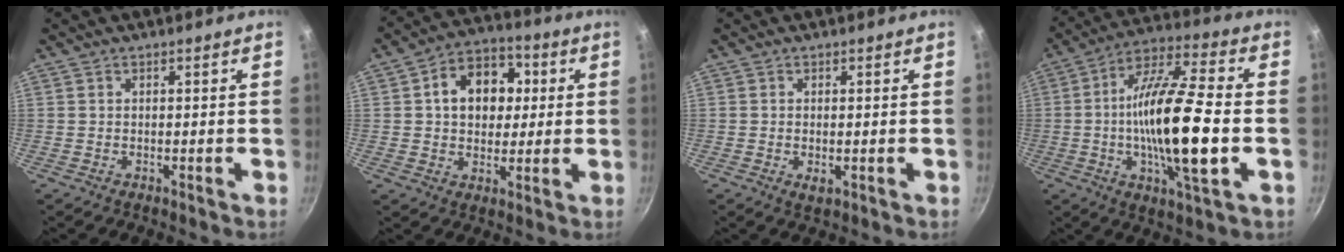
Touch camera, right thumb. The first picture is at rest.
{"total": 13.0, "force": [2.4, 9.8, 8.2], "torque": [-0.087, 0.013, 0.027]}
{"total": 2.1, "force": [-0.4, 1.1, 1.8], "torque": [-0.031, -0.006, -0.004]}
{"total": 20.8, "force": [-2.6, 5.3, 20.0], "torque": [-0.357, 0.024, -0.057]}